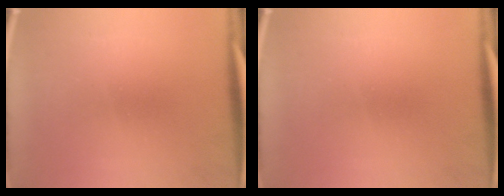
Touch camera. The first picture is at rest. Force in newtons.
{"total": 0.0}